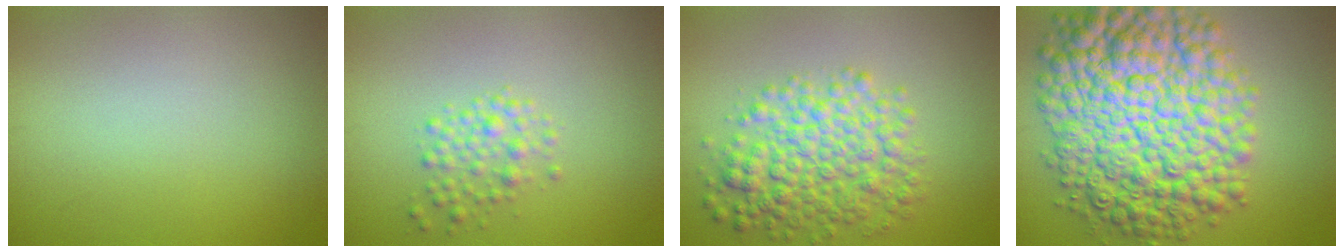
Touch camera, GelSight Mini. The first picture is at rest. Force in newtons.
{"total": 2.1, "press": 2.1, "slide": 0.1}
{"total": 6.1, "press": 6.1, "slide": 0.0}
{"total": 14.3, "press": 14.3, "slide": 0.3}